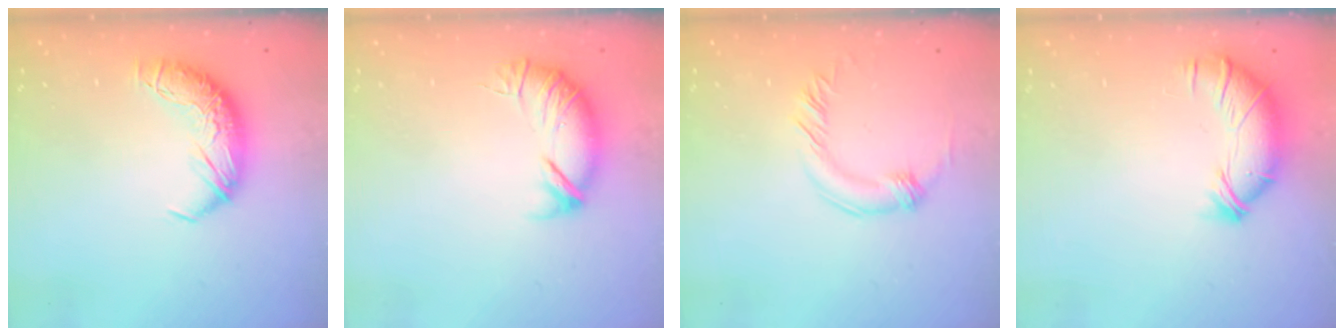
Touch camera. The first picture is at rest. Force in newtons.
{"total": 4.3, "press": 3.8, "slide": 1.9}
{"total": 2.1, "press": 2.0, "slide": 0.5}
{"total": 3.6, "press": 3.1, "slide": 1.8}